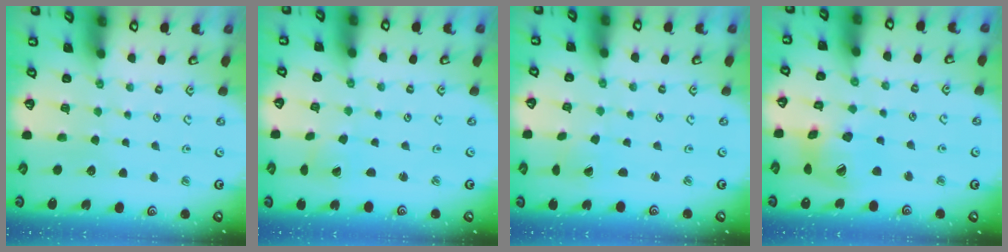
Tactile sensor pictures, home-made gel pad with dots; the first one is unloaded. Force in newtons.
{"total": 1.0, "press": 1.0, "slide": 0.0}
{"total": 0.9, "press": 0.7, "slide": 0.5}
{"total": 15.5, "press": 15.4, "slide": 2.4}